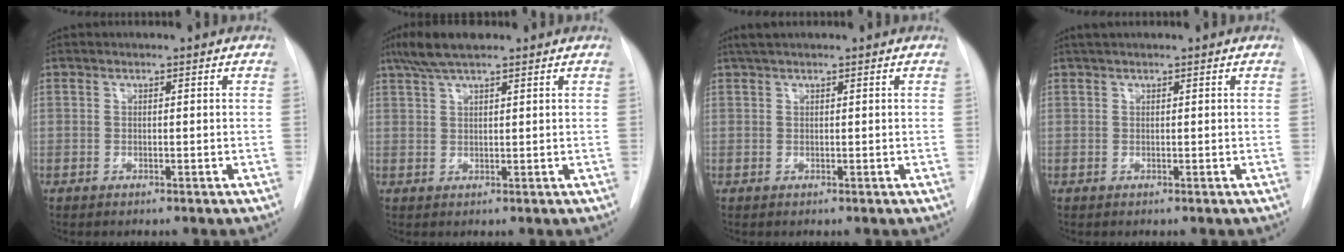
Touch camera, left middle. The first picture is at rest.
{"total": 5.8, "force": [4.4, 0.9, 3.7], "torque": [-0.077, 0.019, 0.081]}
{"total": 2.3, "force": [1.8, 0.3, 1.4], "torque": [-0.026, 0.019, 0.033]}
{"total": 1.8, "force": [1.5, 0.3, 1.0], "torque": [-0.018, 0.019, 0.025]}